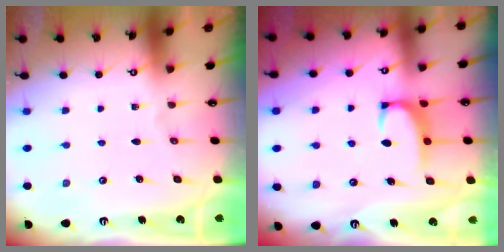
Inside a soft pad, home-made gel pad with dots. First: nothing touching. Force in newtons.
{"total": 2.2, "press": 2.1, "slide": 0.7}